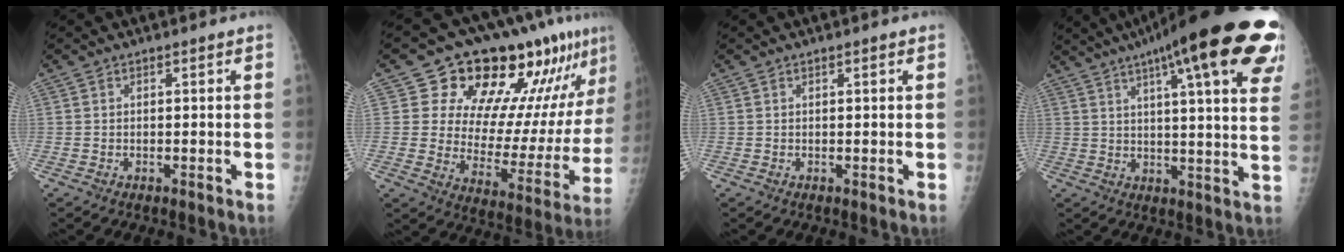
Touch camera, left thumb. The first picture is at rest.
{"total": 21.5, "force": [14.9, 9.7, 12.0], "torque": [-0.110, -0.077, 0.210]}
{"total": 0.7, "force": [0.4, 0.0, 0.6], "torque": [-0.010, 0.001, 0.006]}
{"total": 29.0, "force": [16.5, 5.6, 23.1], "torque": [-0.259, -0.008, 0.214]}